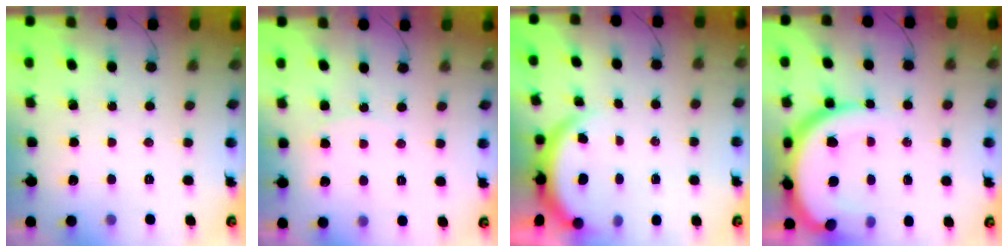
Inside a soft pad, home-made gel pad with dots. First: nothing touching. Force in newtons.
{"total": 3.7, "press": 3.6, "slide": 0.7}
{"total": 3.8, "press": 3.7, "slide": 0.5}
{"total": 15.7, "press": 15.7, "slide": 1.6}